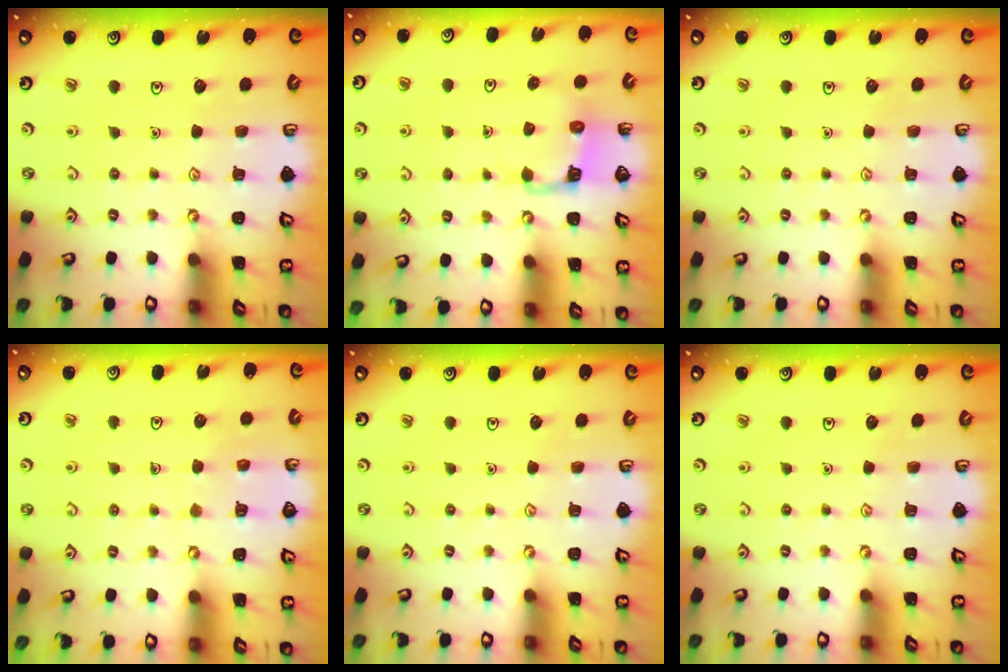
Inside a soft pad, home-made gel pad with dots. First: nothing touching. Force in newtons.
{"total": 2.8, "press": 2.8, "slide": 0.2}
{"total": 0.0}
{"total": 5.1, "press": 5.0, "slide": 0.4}
{"total": 0.0}
{"total": 0.0}